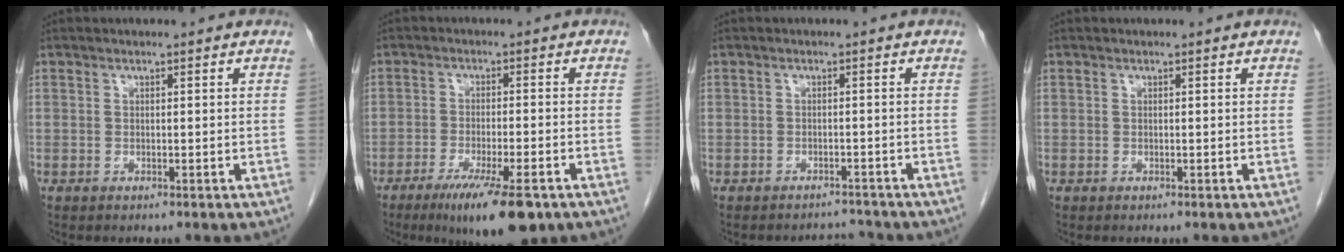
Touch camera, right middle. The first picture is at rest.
{"total": 10.9, "force": [-6.9, 1.6, 8.2], "torque": [-0.129, -0.023, -0.104]}
{"total": 2.3, "force": [-2.1, 0.1, -0.8], "torque": [0.015, -0.003, -0.027]}
{"total": 0.0}